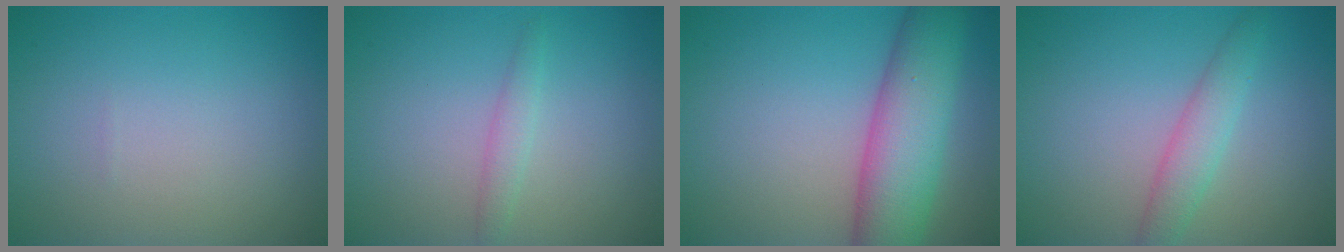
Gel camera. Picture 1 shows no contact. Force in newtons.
{"total": 1.4, "press": 1.4, "slide": 0.0}
{"total": 8.5, "press": 8.5, "slide": 0.3}
{"total": 2.7, "press": 2.7, "slide": 0.0}